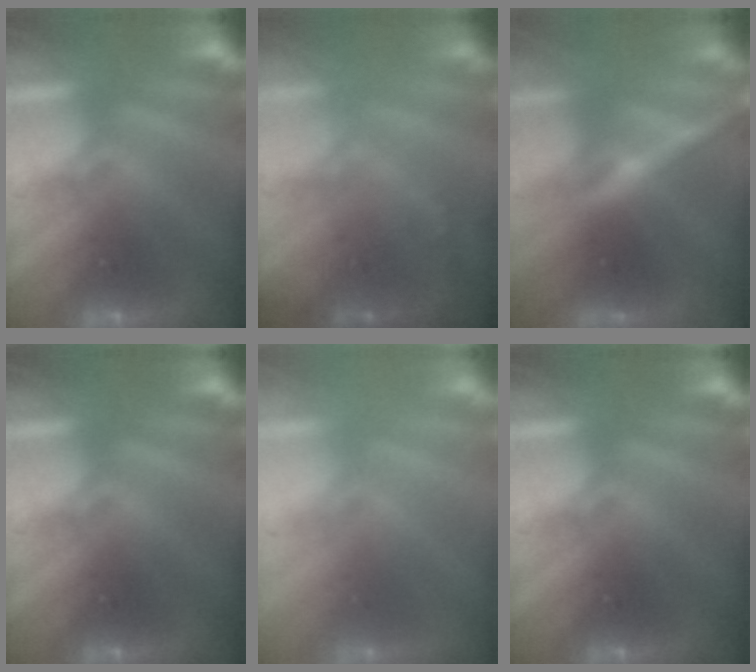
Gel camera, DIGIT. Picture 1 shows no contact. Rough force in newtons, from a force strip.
{"total": 1.9}
{"total": 2.4}
{"total": 0.0}
{"total": 2.3}
{"total": 0.0}